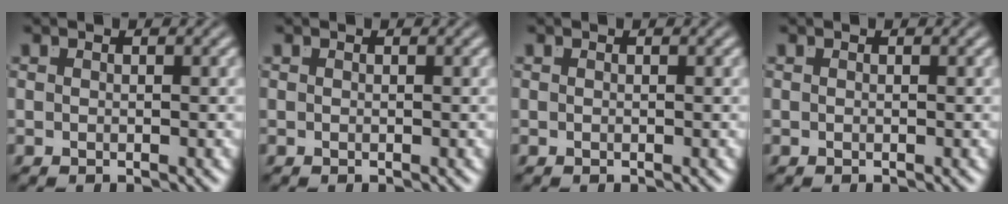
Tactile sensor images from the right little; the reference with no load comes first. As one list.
[{"total": 0.0}, {"total": 0.0}, {"total": 0.0}]